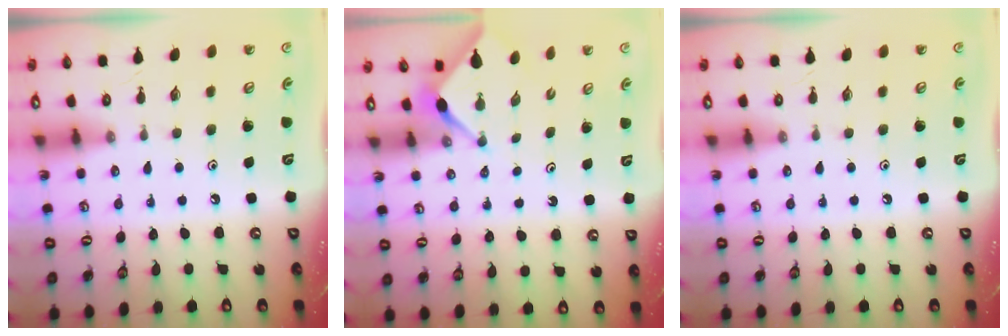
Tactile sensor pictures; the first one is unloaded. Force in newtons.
{"total": 2.9, "press": 2.9, "slide": 0.3}
{"total": 0.0}